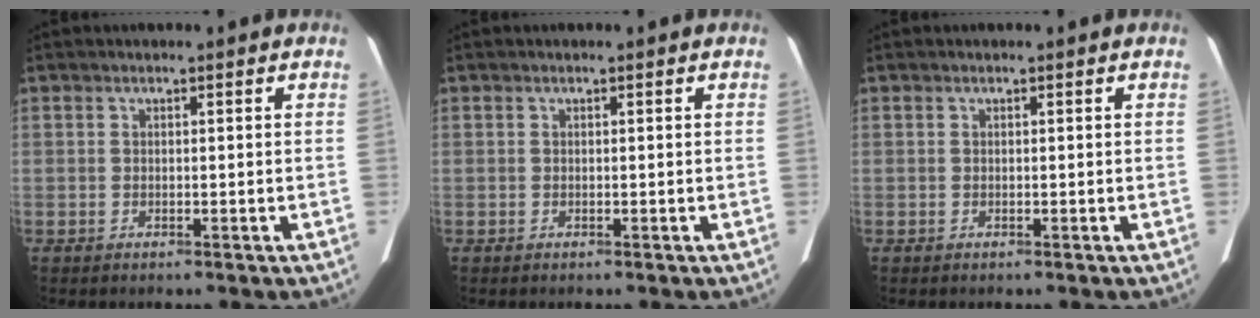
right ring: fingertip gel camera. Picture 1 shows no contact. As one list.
[{"total": 0.0}, {"total": 0.0}]